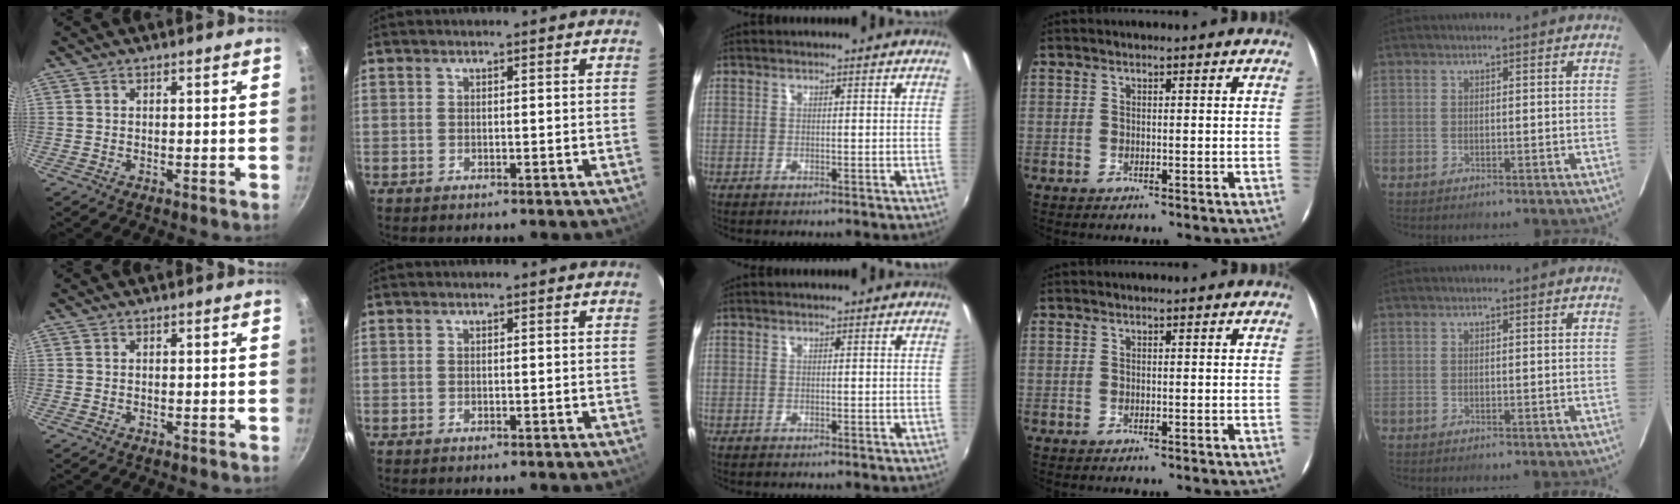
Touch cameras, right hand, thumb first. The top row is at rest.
{}